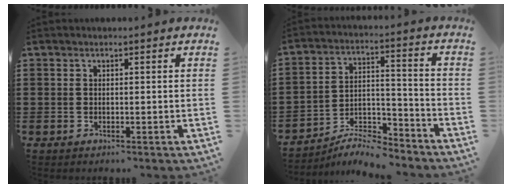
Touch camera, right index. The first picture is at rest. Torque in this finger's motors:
{"motor_torque": [0.34, -0.46, 0.10, -0.01]}